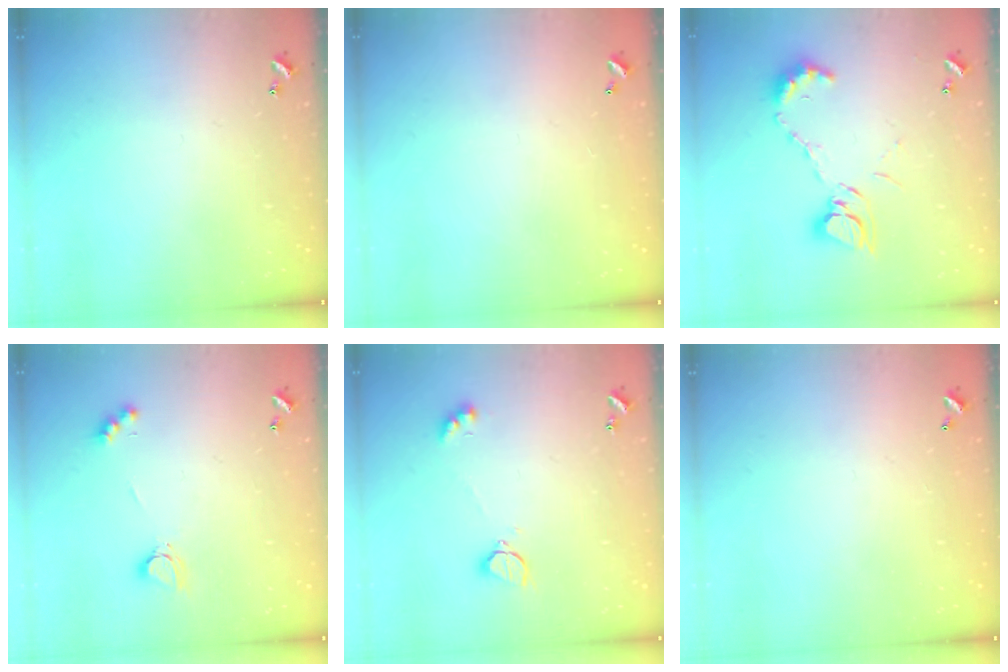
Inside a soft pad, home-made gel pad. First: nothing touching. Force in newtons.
{"total": 2.9, "press": 2.9, "slide": 0.1}
{"total": 9.5, "press": 9.5, "slide": 0.4}
{"total": 2.8, "press": 2.8, "slide": 0.5}
{"total": 2.0, "press": 1.9, "slide": 0.5}
{"total": 2.8, "press": 2.8, "slide": 0.1}